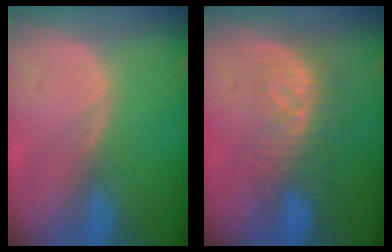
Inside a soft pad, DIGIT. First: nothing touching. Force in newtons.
{"total": 8.3, "press": 7.3, "slide": 3.9}